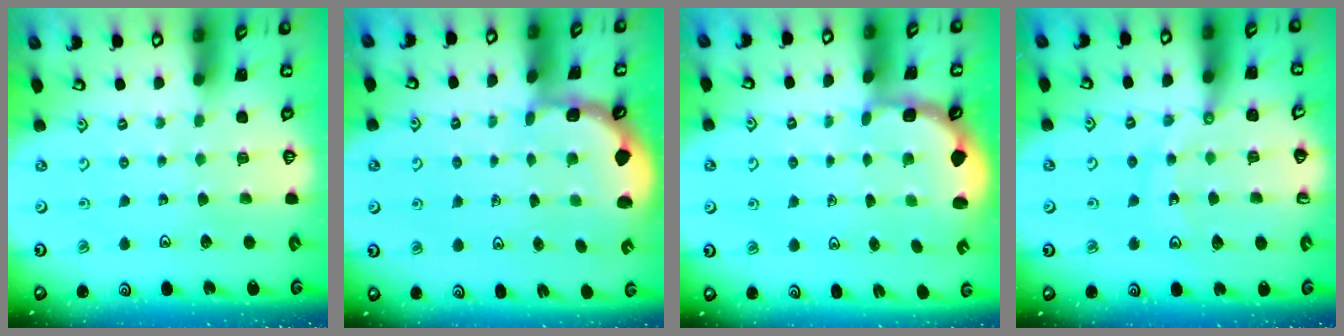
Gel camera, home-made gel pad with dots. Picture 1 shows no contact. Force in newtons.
{"total": 1.8, "press": 1.6, "slide": 0.8}
{"total": 2.7, "press": 2.1, "slide": 1.7}
{"total": 11.9, "press": 11.8, "slide": 1.5}